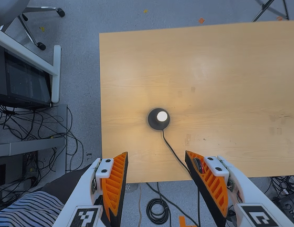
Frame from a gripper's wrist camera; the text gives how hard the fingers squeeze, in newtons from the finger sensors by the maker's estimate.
{"total": 0.0}